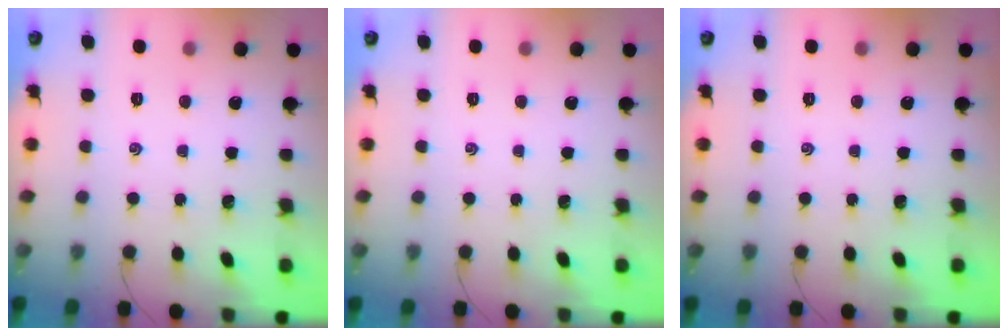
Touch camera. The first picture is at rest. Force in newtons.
{"total": 0.0}
{"total": 0.0}